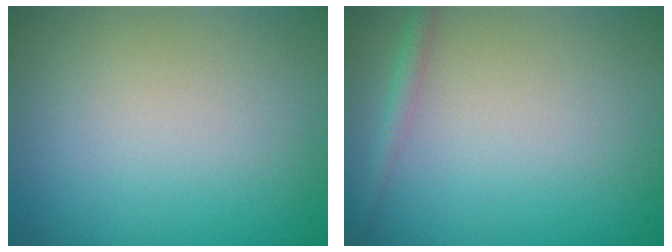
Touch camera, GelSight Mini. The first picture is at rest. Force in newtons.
{"total": 1.3, "press": 1.3, "slide": 0.1}